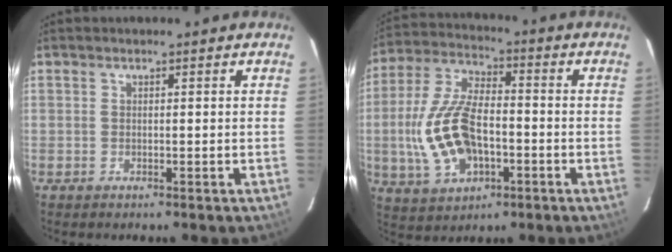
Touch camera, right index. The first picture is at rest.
{"total": 15.8, "force": [-3.1, 8.3, 13.1], "torque": [-0.288, 0.004, -0.049]}